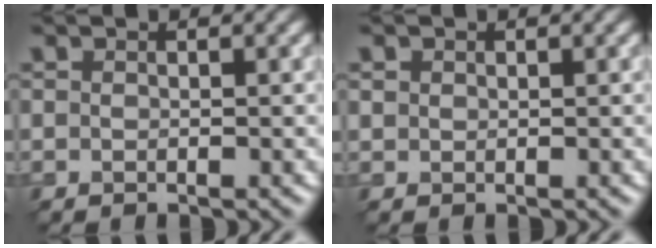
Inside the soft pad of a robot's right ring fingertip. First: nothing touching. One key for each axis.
{"total": 0.6, "fx": 0.3, "fy": 0.6, "fz": 0.1, "tx": -0.001, "ty": -0.002, "tz": 0.006}